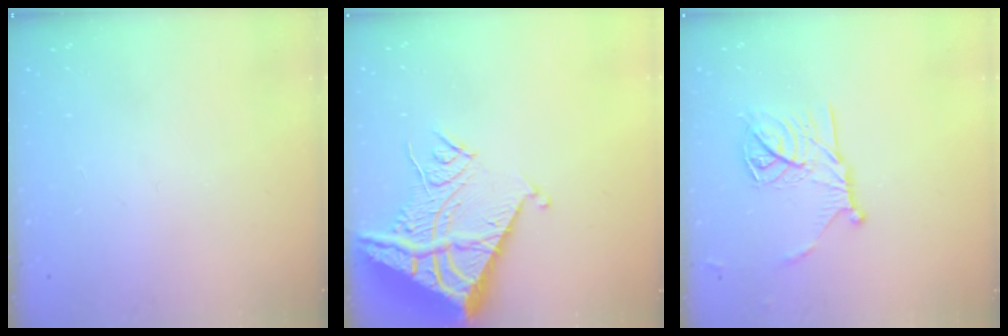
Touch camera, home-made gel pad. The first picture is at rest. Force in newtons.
{"total": 16.7, "press": 16.6, "slide": 1.8}
{"total": 14.3, "press": 14.2, "slide": 0.5}